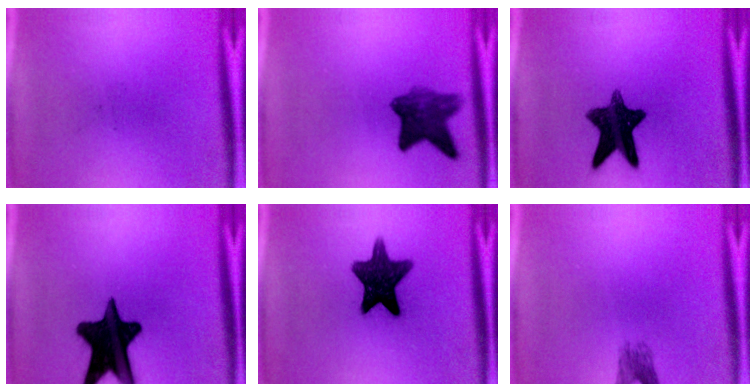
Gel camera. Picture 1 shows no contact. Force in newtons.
{"total": 7.1}
{"total": 11.8}
{"total": 17.0}
{"total": 12.2}
{"total": 2.2}